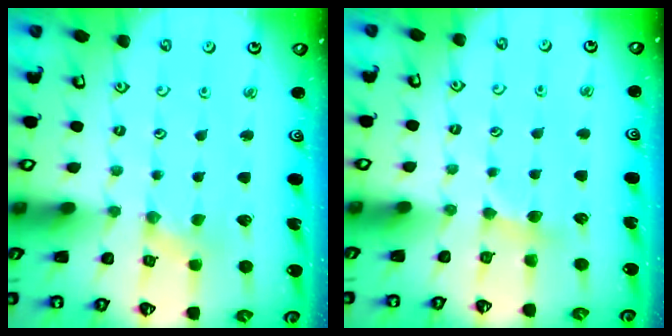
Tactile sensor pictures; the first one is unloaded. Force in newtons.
{"total": 2.5, "press": 2.4, "slide": 0.2}